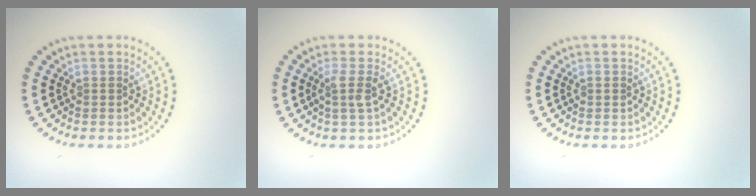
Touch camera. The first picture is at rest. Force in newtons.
{"total": 1.8, "press": 1.4, "slide": 1.2}
{"total": 0.5, "press": 0.5, "slide": 0.0}